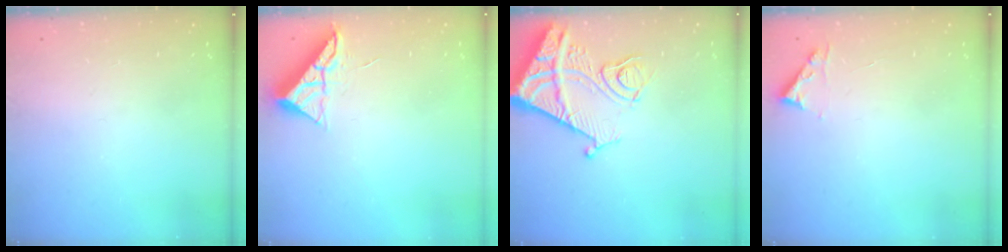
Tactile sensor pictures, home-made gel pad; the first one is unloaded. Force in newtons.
{"total": 6.5, "press": 6.5, "slide": 0.1}
{"total": 13.8, "press": 13.8, "slide": 1.4}
{"total": 4.5, "press": 4.4, "slide": 0.5}